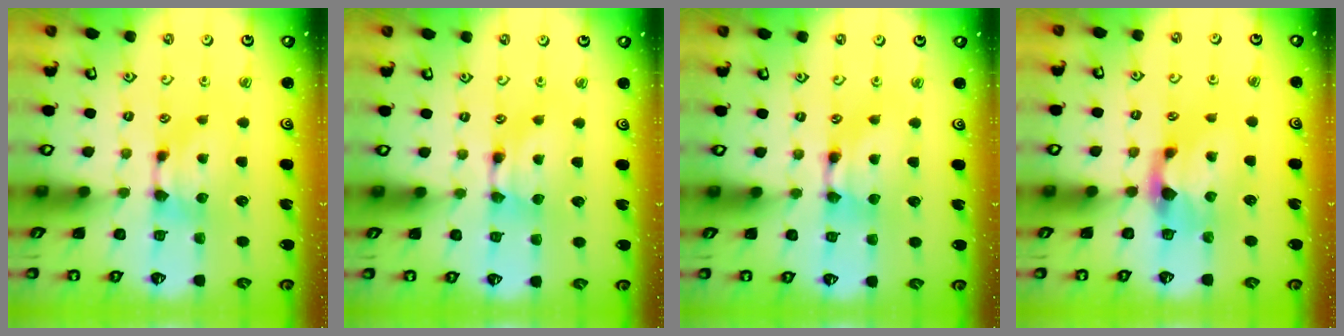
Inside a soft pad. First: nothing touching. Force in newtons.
{"total": 1.6, "press": 1.6, "slide": 0.1}
{"total": 2.0, "press": 2.0, "slide": 0.1}
{"total": 2.0, "press": 1.6, "slide": 1.2}